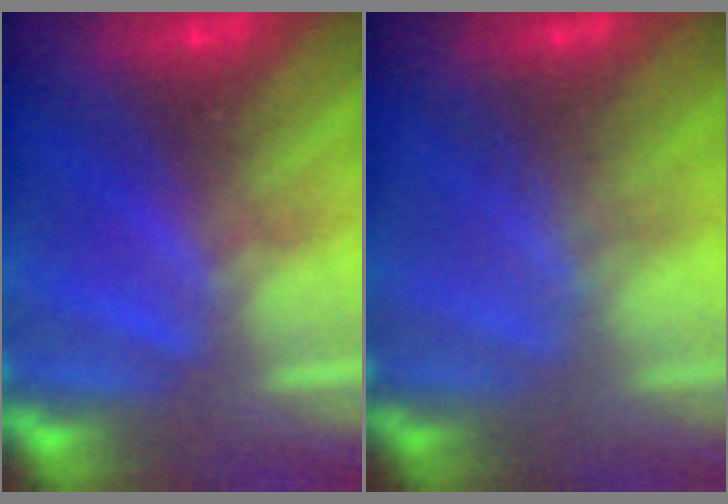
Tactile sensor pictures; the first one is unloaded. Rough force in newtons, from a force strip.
{"total": 1.2}